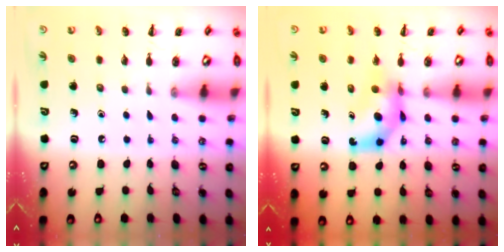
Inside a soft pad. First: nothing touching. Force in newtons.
{"total": 7.2, "press": 7.1, "slide": 0.8}